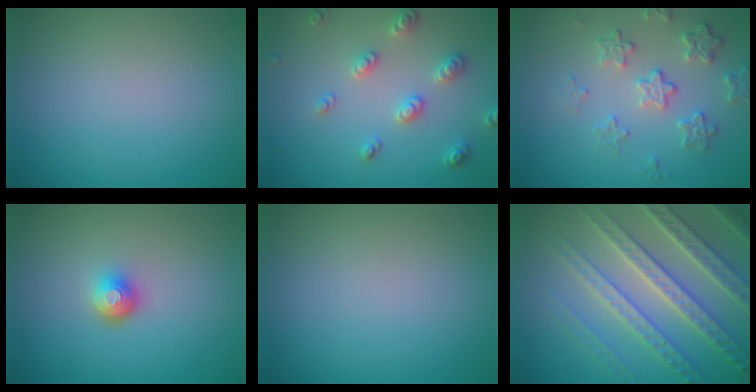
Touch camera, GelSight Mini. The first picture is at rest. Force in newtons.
{"total": 2.7, "press": 2.7, "slide": 0.4}
{"total": 3.1, "press": 3.1, "slide": 0.4}
{"total": 2.1, "press": 1.5, "slide": 1.5}
{"total": 0.0}
{"total": 7.0, "press": 6.8, "slide": 1.7}